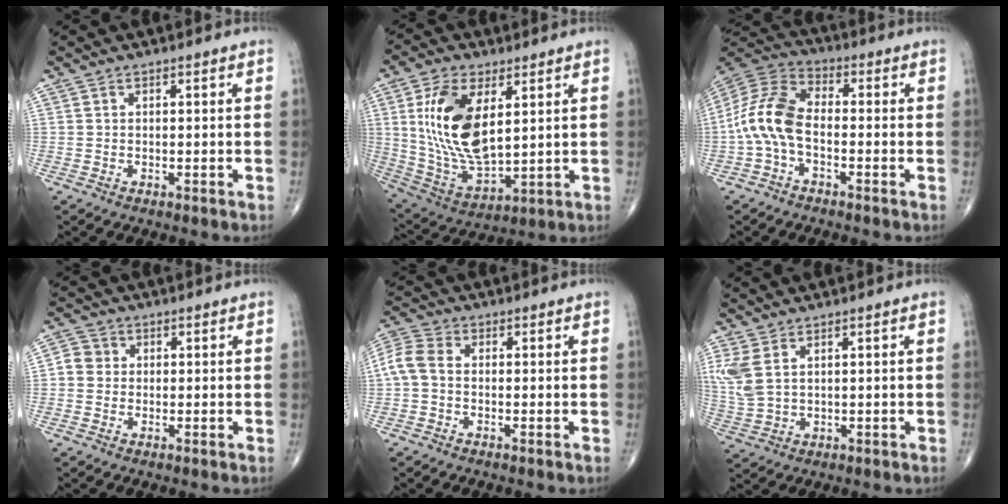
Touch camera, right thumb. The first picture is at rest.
{"total": 17.4, "force": [4.4, 8.7, 14.4], "torque": [-0.271, -0.022, 0.096]}
{"total": 11.3, "force": [-2.2, 6.3, 9.2], "torque": [-0.191, 0.035, -0.056]}
{"total": 3.5, "force": [0.0, 3.3, 1.1], "torque": [-0.005, 0.008, -0.007]}
{"total": 6.0, "force": [-0.4, 4.0, 4.4], "torque": [-0.101, 0.017, -0.019]}
{"total": 5.9, "force": [2.4, 3.2, 4.4], "torque": [-0.118, -0.001, 0.060]}